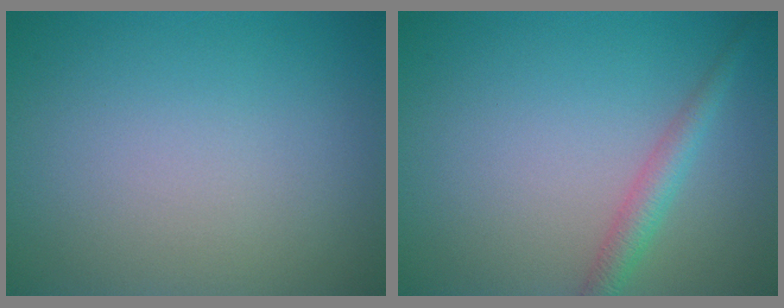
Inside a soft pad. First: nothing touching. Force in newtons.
{"total": 2.2, "press": 2.2, "slide": 0.1}